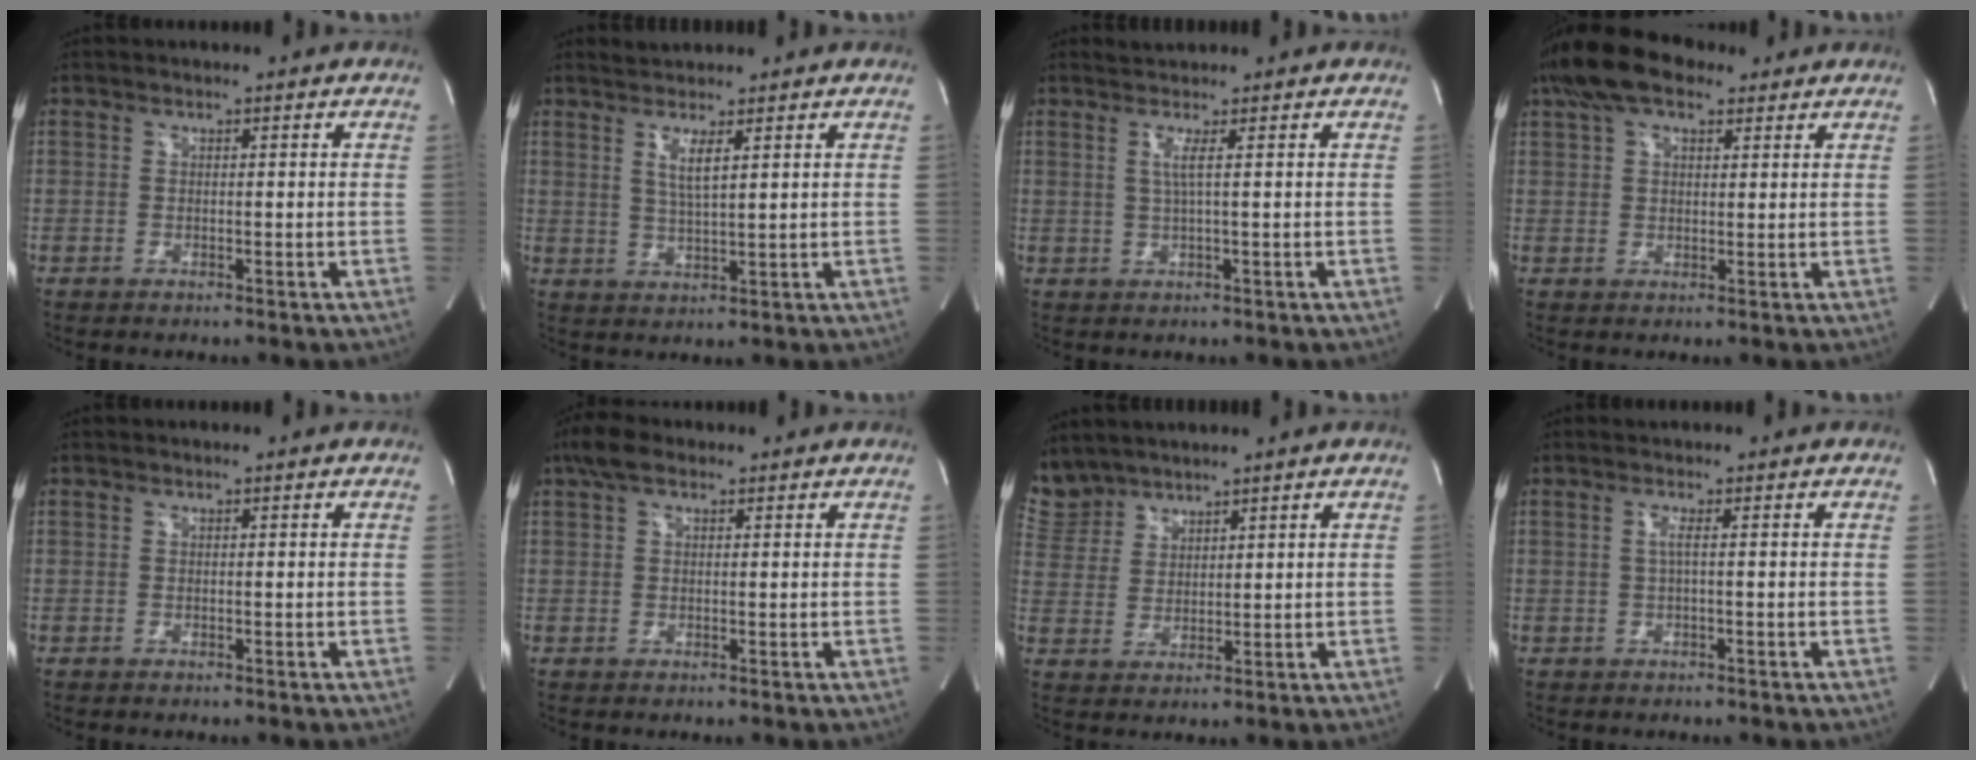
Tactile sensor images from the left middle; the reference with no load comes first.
{"total": 4.8, "force": [2.6, 0.3, 4.0], "torque": [-0.083, 0.000, 0.049]}
{"total": 2.6, "force": [1.2, -0.8, 2.2], "torque": [-0.052, 0.002, 0.025]}
{"total": 8.9, "force": [6.0, 4.0, 5.2], "torque": [-0.107, 0.039, 0.108]}
{"total": 0.0}
{"total": 3.8, "force": [2.3, 1.7, 2.4], "torque": [-0.061, 0.027, 0.045]}
{"total": 5.8, "force": [5.5, 1.7, -0.1], "torque": [-0.010, 0.012, 0.127]}
{"total": 1.1, "force": [0.1, -0.4, 1.0], "torque": [-0.024, 0.000, 0.001]}